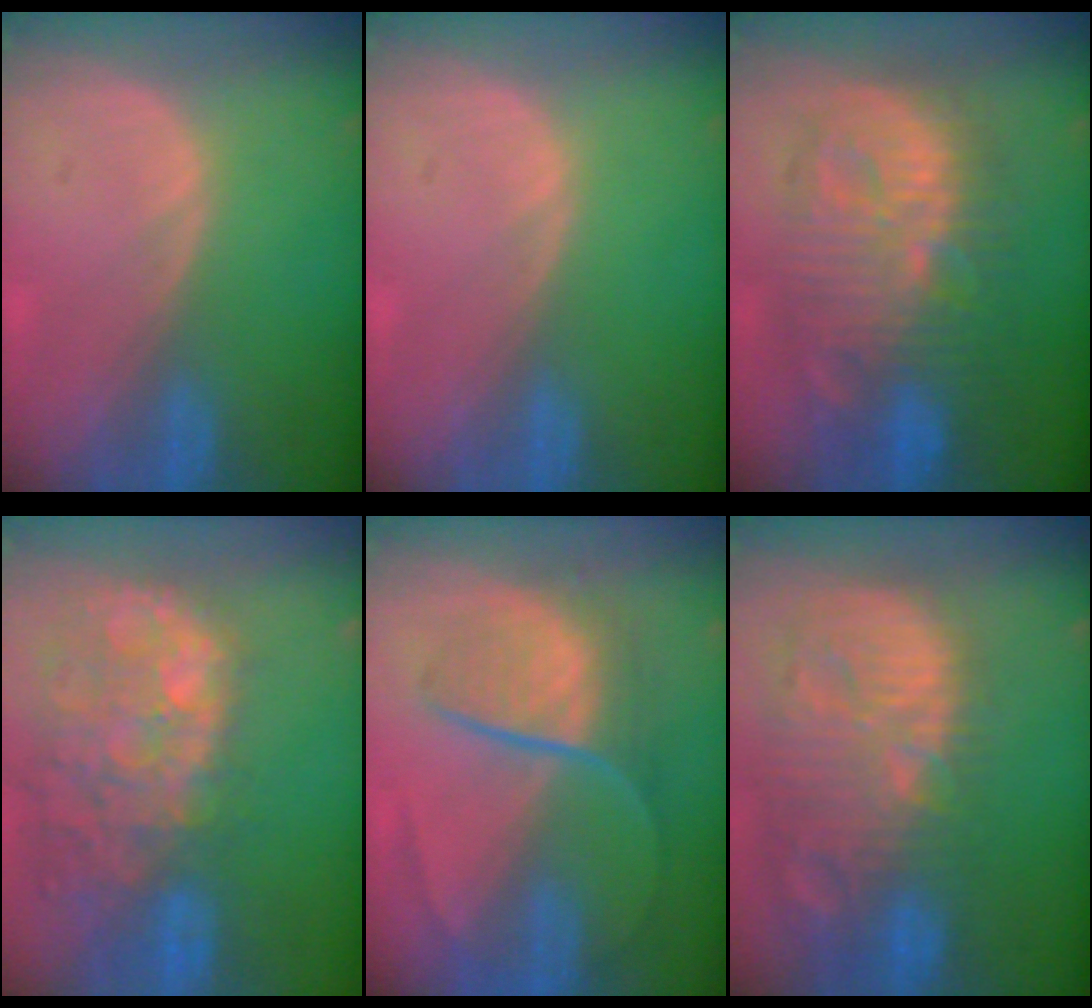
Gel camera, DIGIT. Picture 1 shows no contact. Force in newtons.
{"total": 0.0}
{"total": 12.4, "press": 12.3, "slide": 1.0}
{"total": 14.4, "press": 11.7, "slide": 8.4}
{"total": 9.0, "press": 7.5, "slide": 5.0}
{"total": 14.6, "press": 12.6, "slide": 7.3}